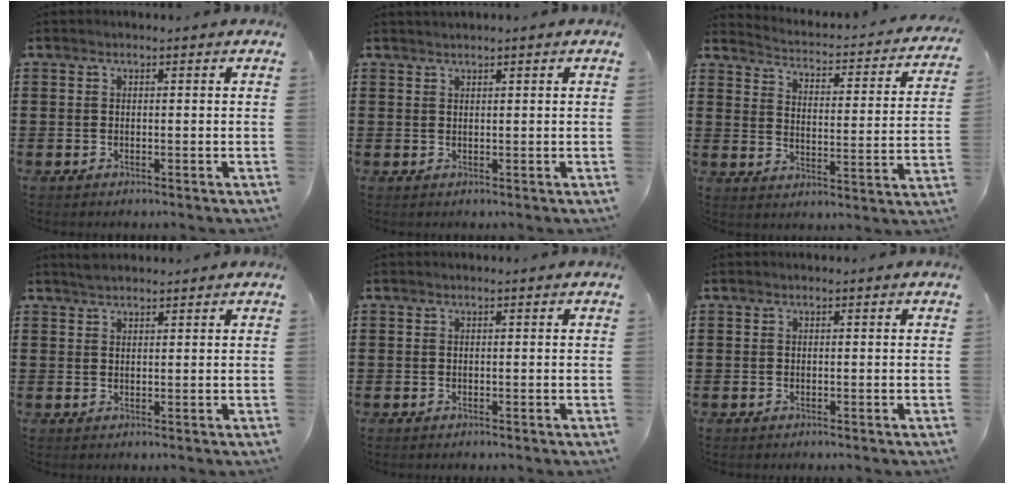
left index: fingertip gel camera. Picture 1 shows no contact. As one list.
[{"total": 0.8, "force": [0.7, 0.0, 0.2], "torque": [-0.005, -0.001, 0.015]}, {"total": 2.1, "force": [2.1, 0.0, 0.3], "torque": [-0.027, -0.030, 0.023]}, {"total": 1.7, "force": [1.6, 0.4, 0.3], "torque": [-0.009, 0.001, 0.032]}, {"total": 0.0}, {"total": 0.0}]